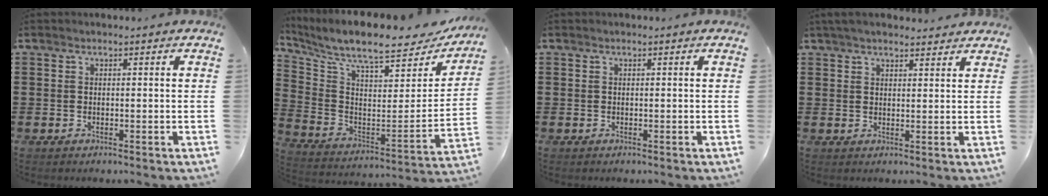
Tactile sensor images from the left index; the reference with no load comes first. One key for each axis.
{"total": 8.7, "fx": 7.7, "fy": 0.9, "fz": 3.9, "tx": -0.105, "ty": -0.067, "tz": 0.128}
{"total": 0.0}
{"total": 3.1, "fx": 2.8, "fy": 0.5, "fz": 1.2, "tx": -0.030, "ty": 0.002, "tz": 0.052}